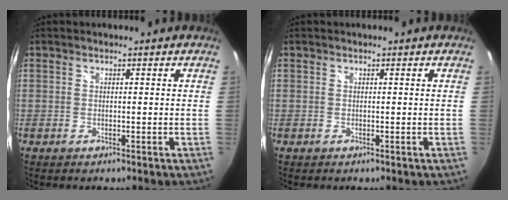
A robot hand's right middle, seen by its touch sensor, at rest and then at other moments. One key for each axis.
{"total": 0.0}